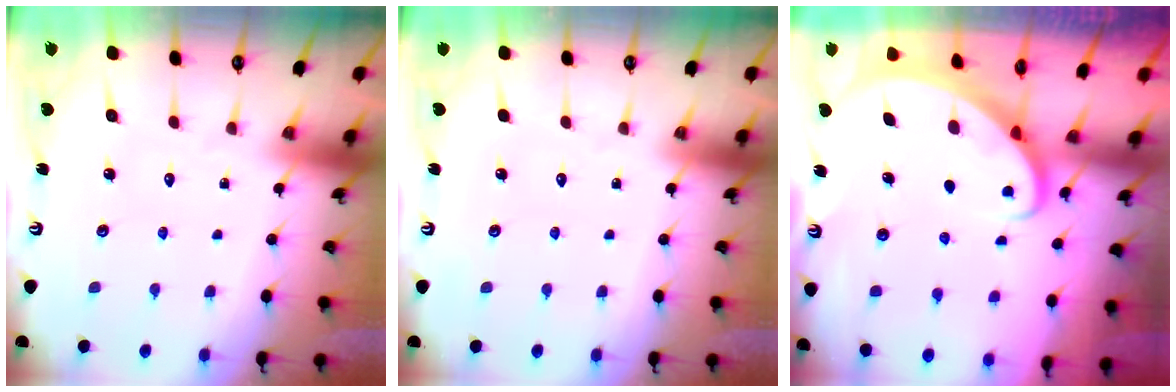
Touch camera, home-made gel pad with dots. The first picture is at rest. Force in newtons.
{"total": 0.0}
{"total": 2.7, "press": 2.7, "slide": 0.2}